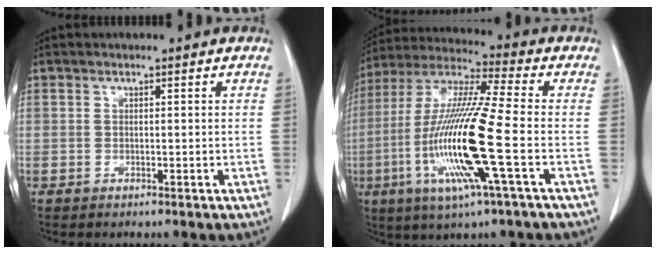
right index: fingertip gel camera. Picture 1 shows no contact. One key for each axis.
{"total": 17.5, "fx": -4.4, "fy": 0.0, "fz": 17.0, "tx": -0.352, "ty": -0.016, "tz": -0.094}